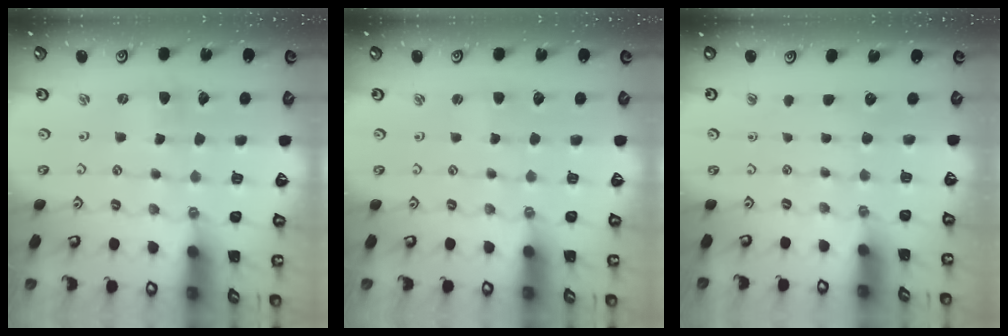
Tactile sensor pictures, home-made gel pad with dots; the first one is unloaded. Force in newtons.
{"total": 1.1, "press": 1.1, "slide": 0.2}
{"total": 0.0}